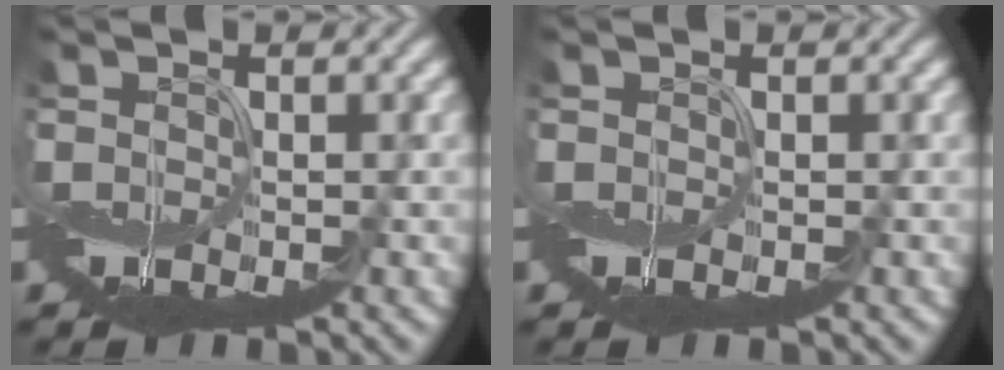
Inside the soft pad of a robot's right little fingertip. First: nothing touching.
{"total": 0.0}